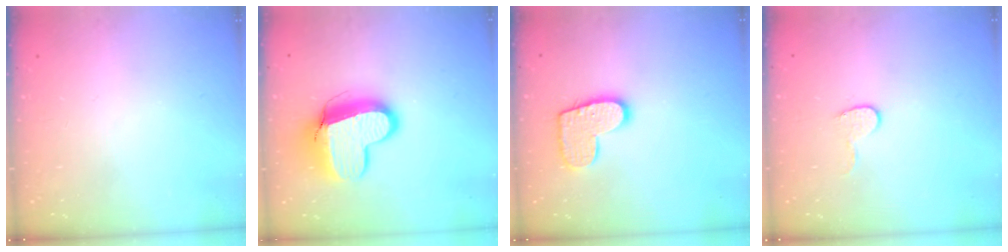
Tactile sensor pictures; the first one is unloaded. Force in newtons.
{"total": 13.4, "press": 13.3, "slide": 1.3}
{"total": 11.2, "press": 11.2, "slide": 0.7}
{"total": 5.6, "press": 5.6, "slide": 0.5}